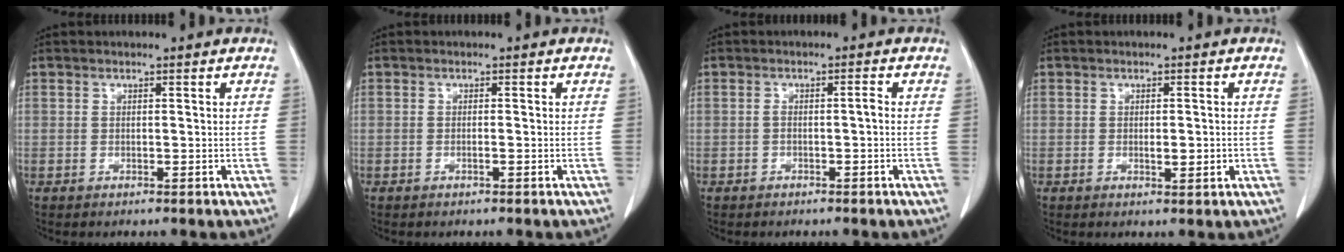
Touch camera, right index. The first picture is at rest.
{"total": 0.5, "force": [-0.2, 0.0, 0.5], "torque": [-0.009, 0.001, -0.003]}
{"total": 1.4, "force": [-0.4, 0.2, 1.3], "torque": [-0.021, 0.002, -0.007]}
{"total": 2.0, "force": [-0.2, 0.6, 1.9], "torque": [-0.031, -0.002, -0.001]}